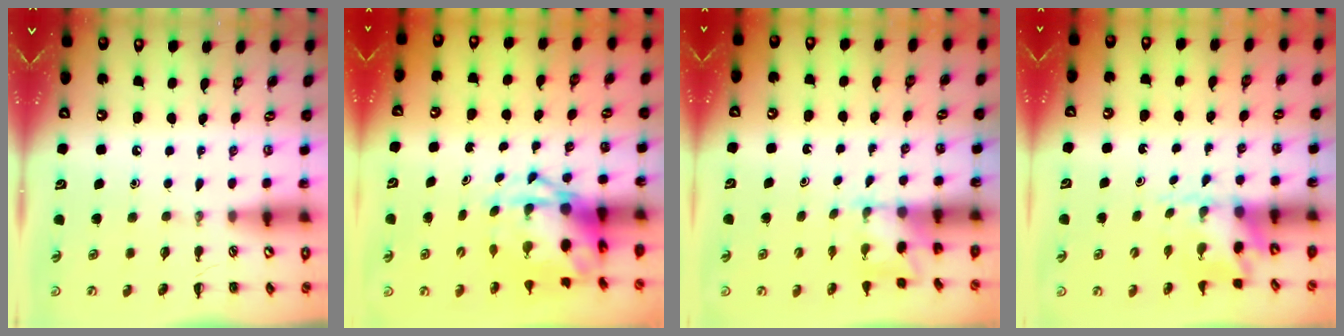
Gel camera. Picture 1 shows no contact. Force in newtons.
{"total": 5.4, "press": 5.1, "slide": 1.5}
{"total": 1.7, "press": 1.6, "slide": 0.6}
{"total": 2.9, "press": 2.8, "slide": 0.7}